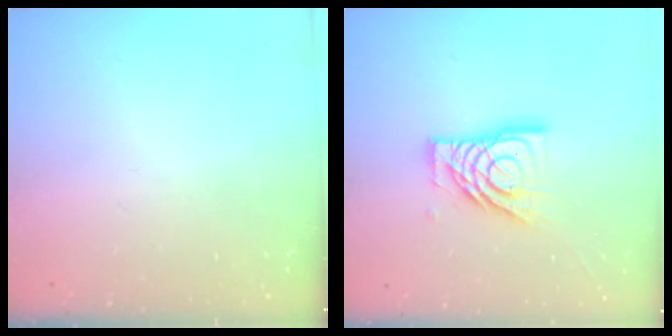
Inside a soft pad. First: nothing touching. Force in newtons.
{"total": 14.2, "press": 14.1, "slide": 1.6}